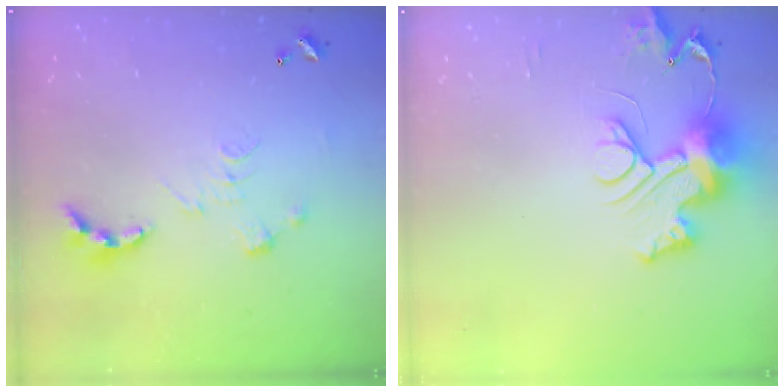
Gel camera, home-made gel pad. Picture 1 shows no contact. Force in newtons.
{"total": 13.0, "press": 13.0, "slide": 0.8}